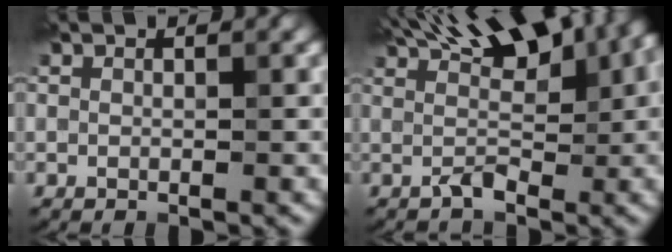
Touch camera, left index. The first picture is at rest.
{"total": 6.8, "force": [2.3, 2.9, 5.7], "torque": [-0.085, 0.017, 0.037]}